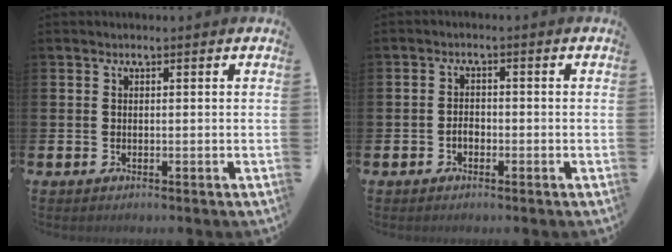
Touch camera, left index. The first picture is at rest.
{"total": 1.7, "force": [-0.8, 1.2, 1.0], "torque": [-0.013, 0.002, -0.018]}